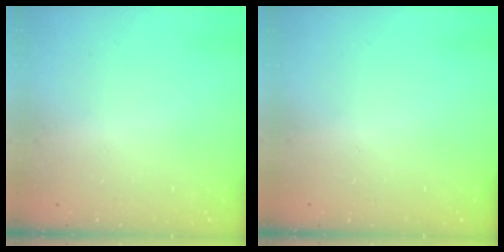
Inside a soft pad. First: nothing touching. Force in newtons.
{"total": 0.0}